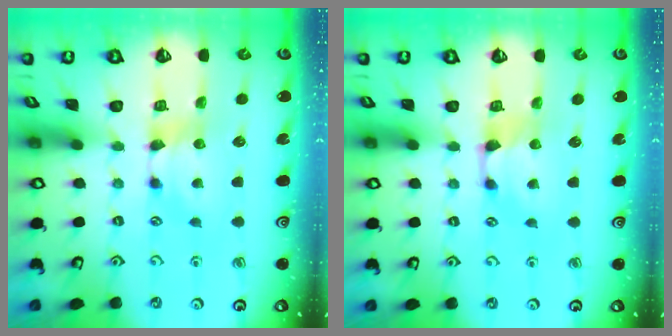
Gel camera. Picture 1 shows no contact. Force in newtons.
{"total": 0.8, "press": 0.2, "slide": 0.7}